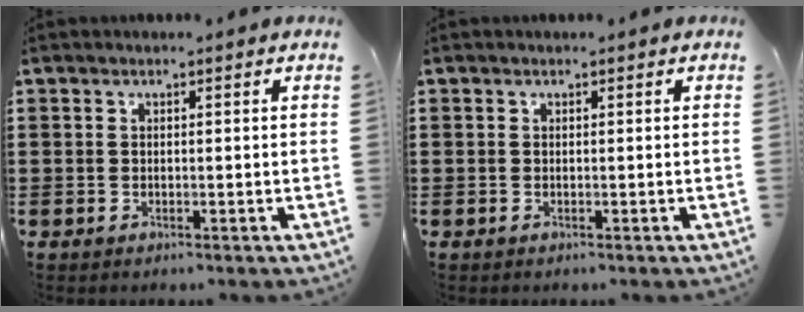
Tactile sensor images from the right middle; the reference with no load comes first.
{"total": 0.0}